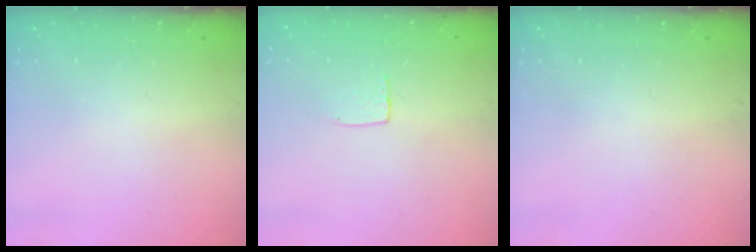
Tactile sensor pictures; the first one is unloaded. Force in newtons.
{"total": 3.6, "press": 3.6, "slide": 0.2}
{"total": 0.0}